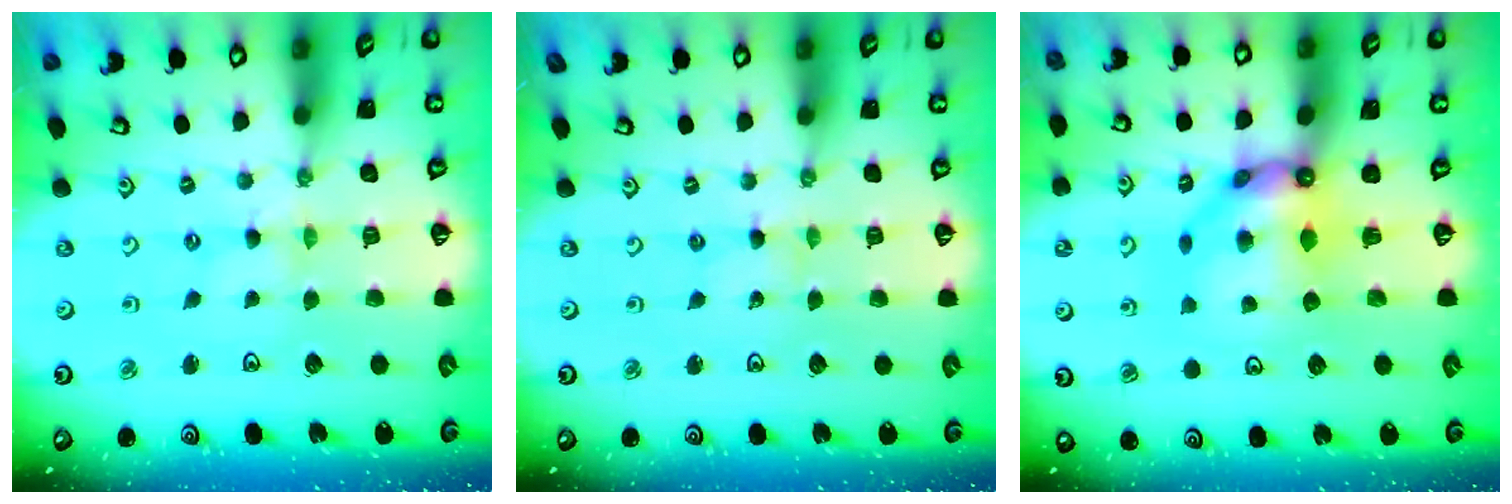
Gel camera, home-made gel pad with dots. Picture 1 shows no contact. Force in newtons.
{"total": 1.6, "press": 1.6, "slide": 0.2}
{"total": 10.8, "press": 10.7, "slide": 1.1}